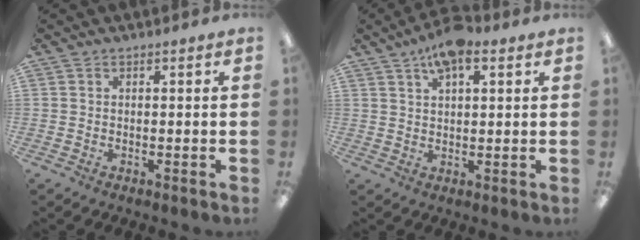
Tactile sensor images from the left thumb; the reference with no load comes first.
{"total": 8.0, "force": [4.9, 3.0, 5.5], "torque": [-0.092, -0.011, 0.083]}